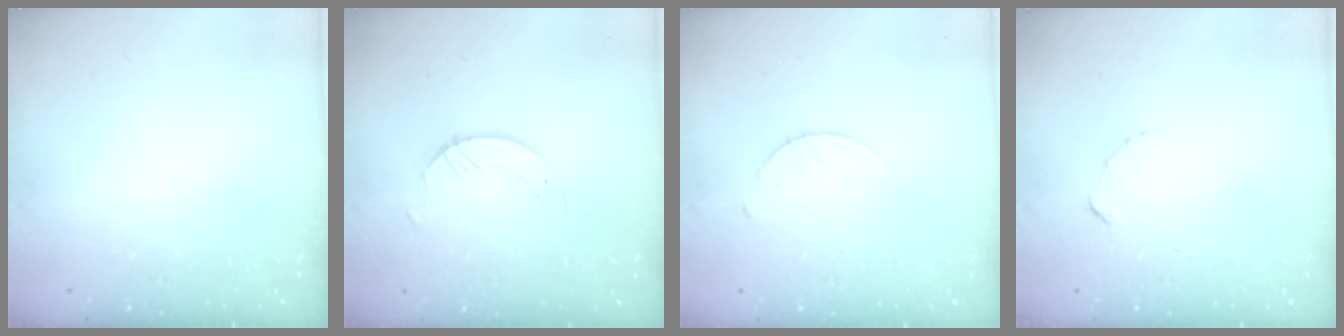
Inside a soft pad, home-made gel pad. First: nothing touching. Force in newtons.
{"total": 3.8, "press": 3.8, "slide": 0.3}
{"total": 2.7, "press": 2.6, "slide": 0.3}
{"total": 2.4, "press": 2.4, "slide": 0.2}